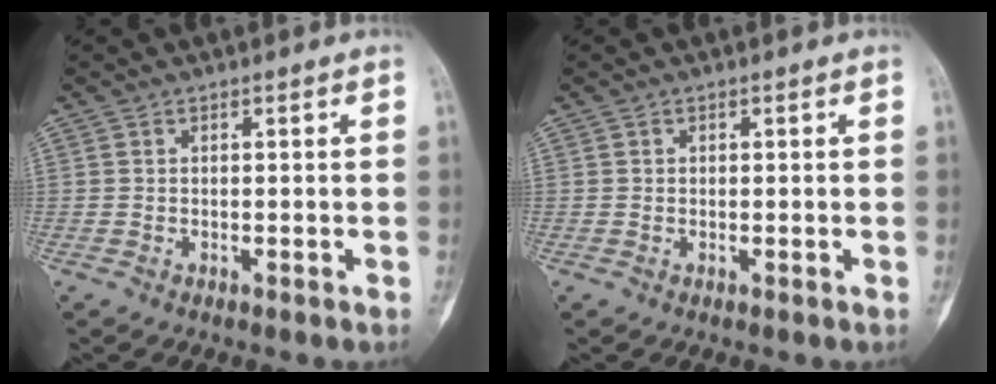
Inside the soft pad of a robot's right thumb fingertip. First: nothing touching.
{"total": 0.0}